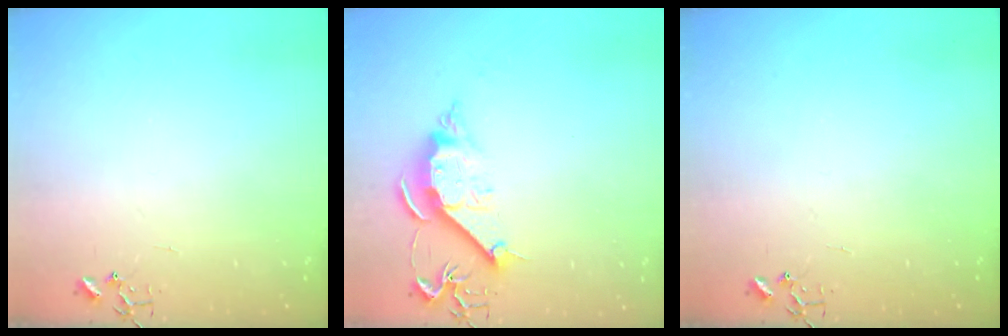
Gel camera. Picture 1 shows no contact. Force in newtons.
{"total": 10.9, "press": 10.9, "slide": 0.7}
{"total": 0.0}